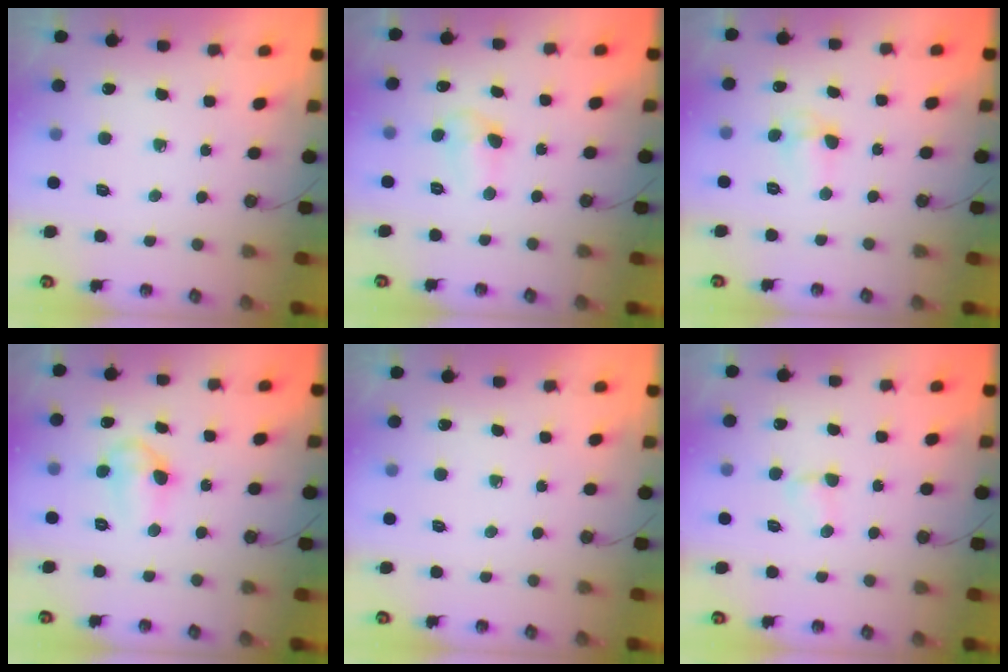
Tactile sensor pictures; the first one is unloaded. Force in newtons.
{"total": 4.5, "press": 4.5, "slide": 0.6}
{"total": 3.7, "press": 3.5, "slide": 1.2}
{"total": 7.8, "press": 6.7, "slide": 4.1}
{"total": 0.0}
{"total": 2.7, "press": 2.6, "slide": 0.4}